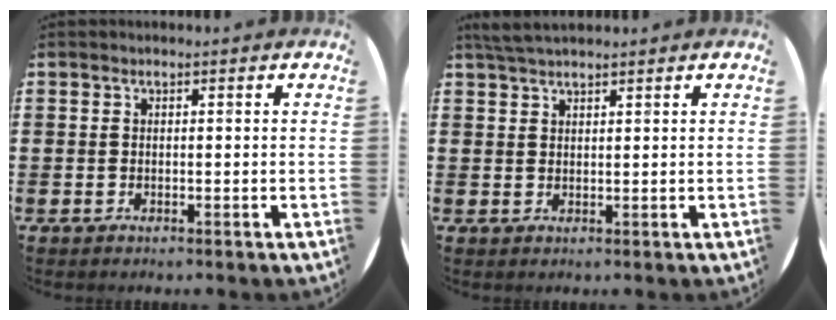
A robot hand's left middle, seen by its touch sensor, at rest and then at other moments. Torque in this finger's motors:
{"motor_torque": [0.36, -0.32, 0.05, 0.04]}